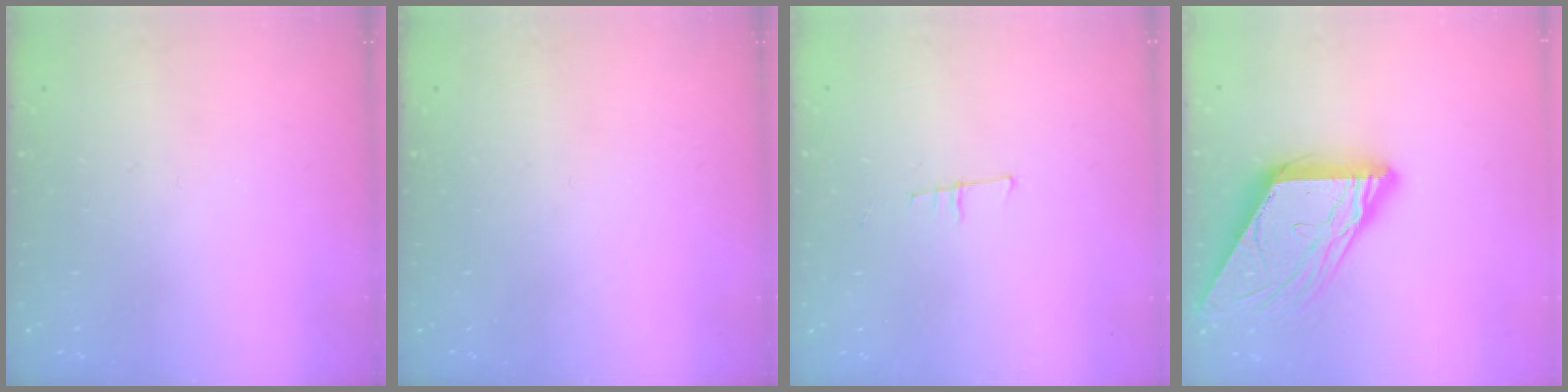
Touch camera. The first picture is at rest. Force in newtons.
{"total": 0.0}
{"total": 6.6, "press": 5.9, "slide": 2.9}
{"total": 13.1, "press": 13.1, "slide": 1.3}